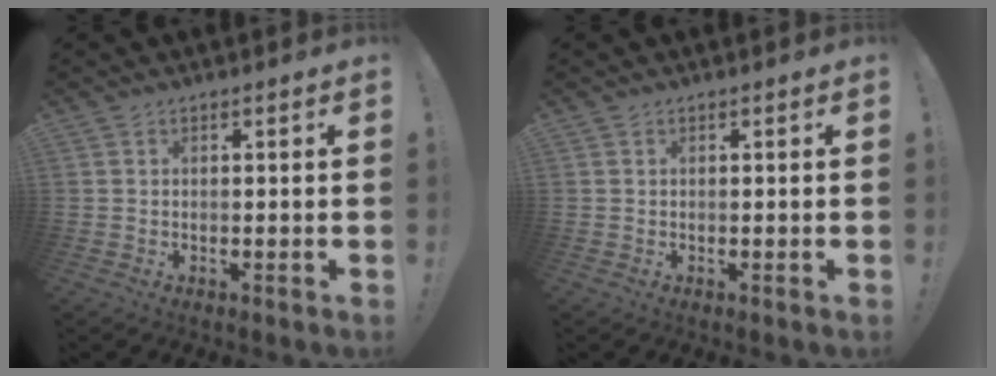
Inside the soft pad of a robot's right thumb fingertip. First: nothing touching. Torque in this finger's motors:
{"motor_torque": [0.00, 0.04, -0.08, 0.06, 0.04]}